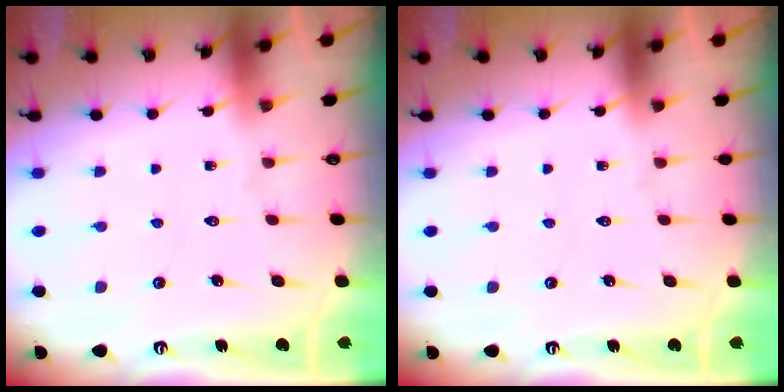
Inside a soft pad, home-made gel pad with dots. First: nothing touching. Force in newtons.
{"total": 0.0}